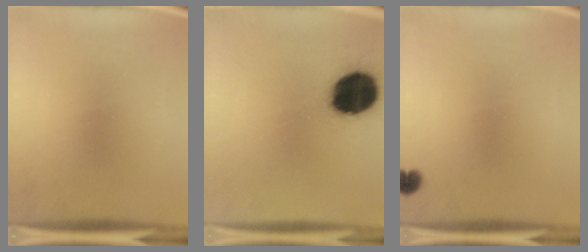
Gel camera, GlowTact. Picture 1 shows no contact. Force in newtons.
{"total": 19.6}
{"total": 1.5}